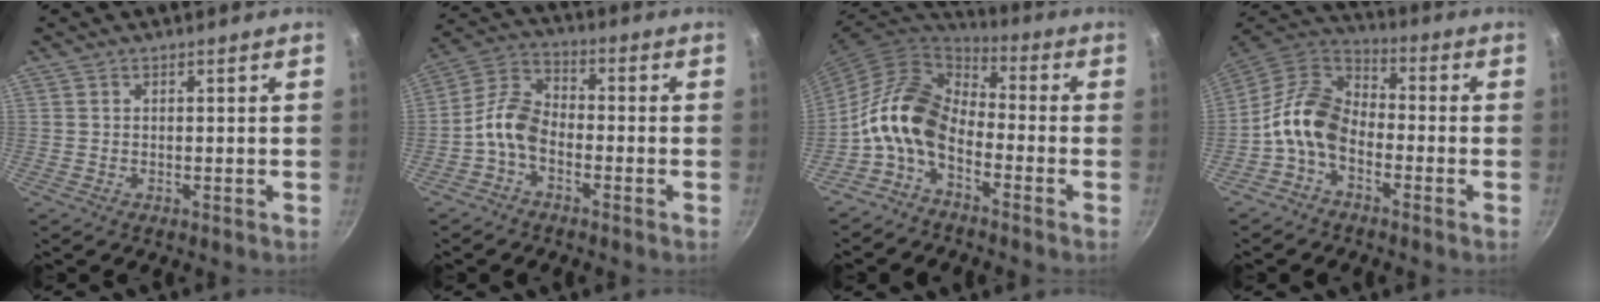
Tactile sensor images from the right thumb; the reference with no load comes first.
{"total": 7.7, "force": [-3.1, 4.7, 5.3], "torque": [-0.103, 0.044, -0.079]}
{"total": 13.7, "force": [-4.5, 8.5, 9.8], "torque": [-0.167, 0.058, -0.112]}
{"total": 11.2, "force": [-3.8, 7.5, 7.5], "torque": [-0.126, 0.054, -0.096]}